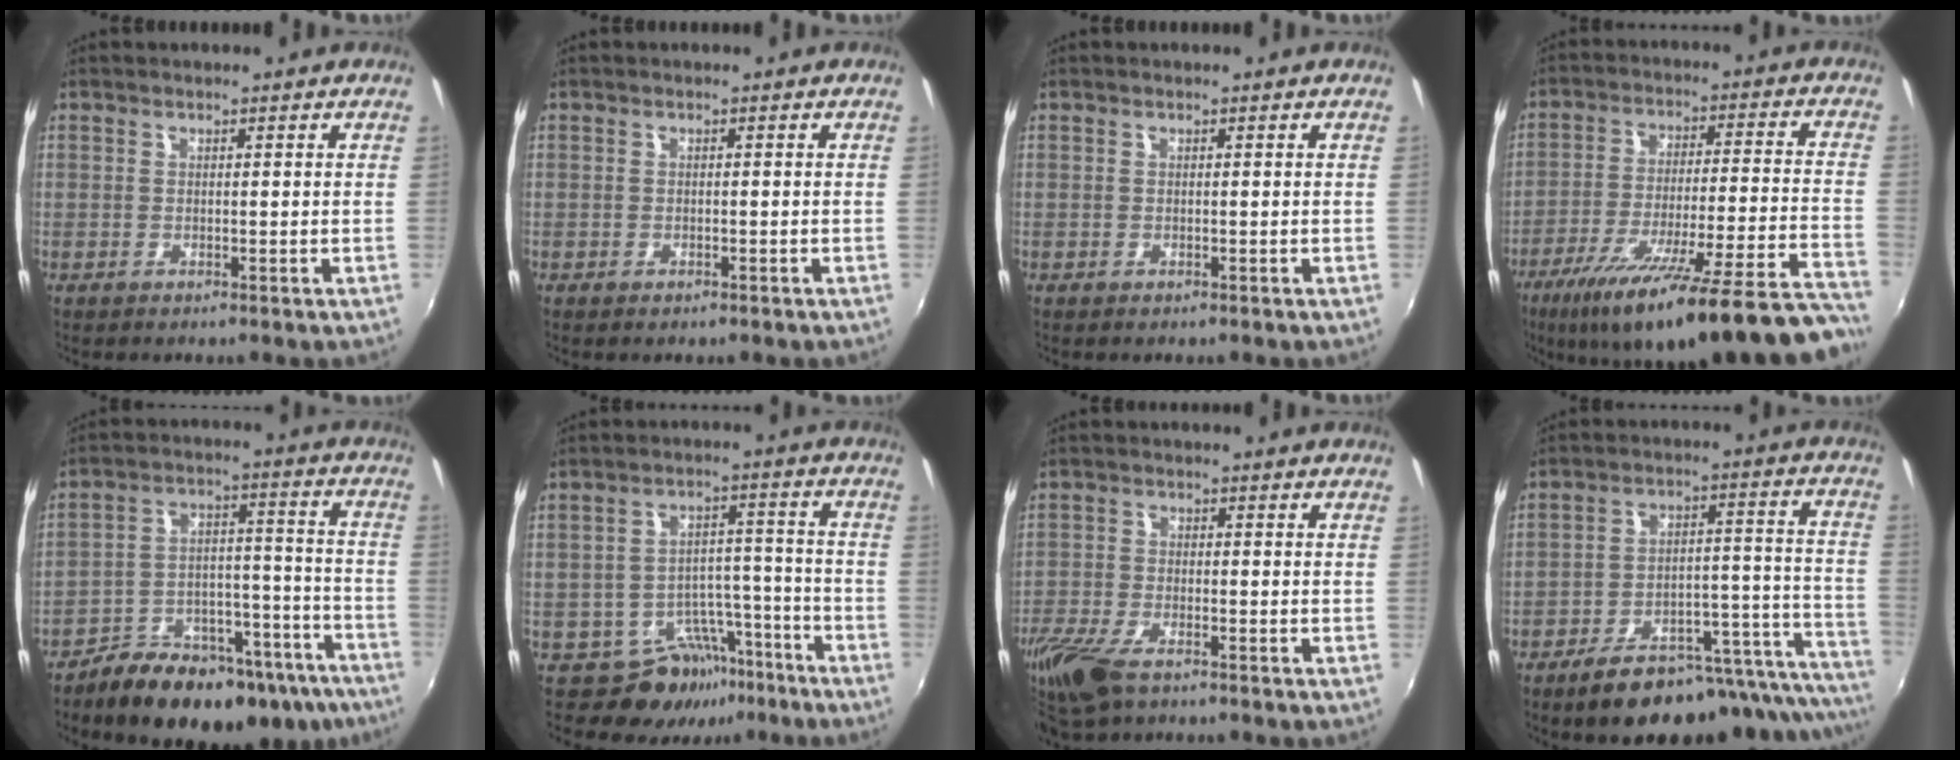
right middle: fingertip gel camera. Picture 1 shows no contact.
{"total": 0.9, "force": [-0.7, 0.5, 0.3], "torque": [-0.007, -0.004, -0.012]}
{"total": 0.0}
{"total": 28.7, "force": [-23.5, 1.7, 16.4], "torque": [-0.250, -0.077, -0.346]}
{"total": 23.7, "force": [-17.2, 10.6, 12.4], "torque": [-0.193, 0.012, -0.222]}
{"total": 7.2, "force": [-5.5, 4.6, 0.9], "torque": [-0.011, 0.026, -0.075]}
{"total": 9.9, "force": [-6.9, 3.7, 6.0], "torque": [-0.156, -0.033, -0.137]}
{"total": 25.5, "force": [-20.8, 7.4, 12.7], "torque": [-0.143, 0.006, -0.274]}